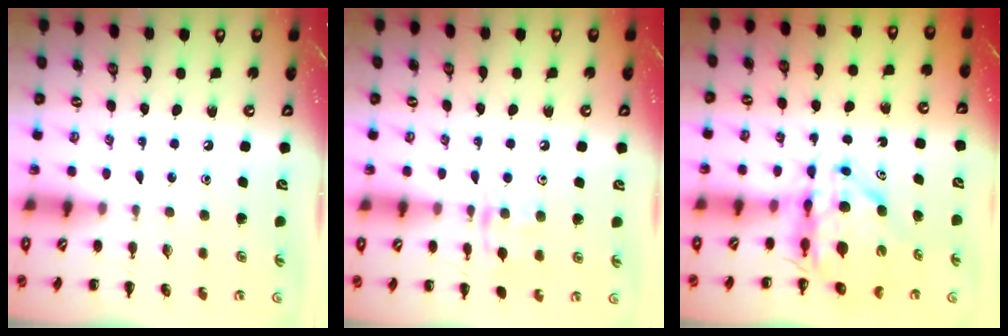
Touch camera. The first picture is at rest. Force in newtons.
{"total": 9.4, "press": 9.4, "slide": 0.7}
{"total": 10.0, "press": 9.4, "slide": 3.4}